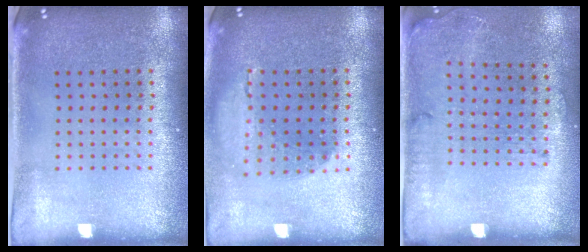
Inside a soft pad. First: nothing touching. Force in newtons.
{"total": 1.1, "press": 1.1, "slide": 0.2}
{"total": 1.7, "press": 1.2, "slide": 1.2}